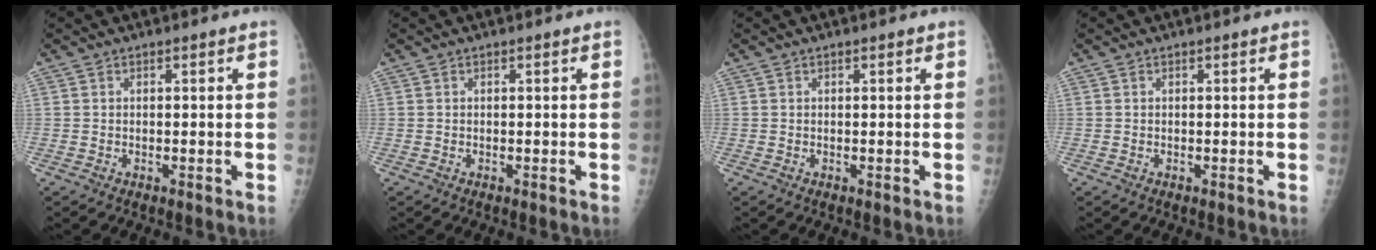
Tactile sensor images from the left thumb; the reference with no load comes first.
{"total": 0.0}
{"total": 0.0}
{"total": 0.0}